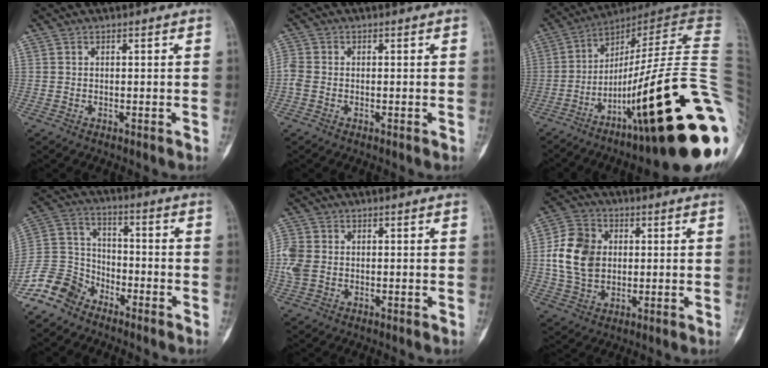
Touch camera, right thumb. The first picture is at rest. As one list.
[{"total": 2.3, "force": [-0.4, 1.6, 1.5], "torque": [-0.046, 0.000, -0.014]}, {"total": 32.7, "force": [-7.8, 5.1, 31.3], "torque": [-0.393, 0.015, -0.126]}, {"total": 10.7, "force": [-8.1, 6.4, 3.0], "torque": [-0.054, 0.057, -0.169]}, {"total": 5.3, "force": [-0.1, 4.0, 3.5], "torque": [-0.098, 0.007, -0.002]}, {"total": 12.4, "force": [1.1, 9.5, 7.8], "torque": [-0.129, 0.007, 0.019]}]